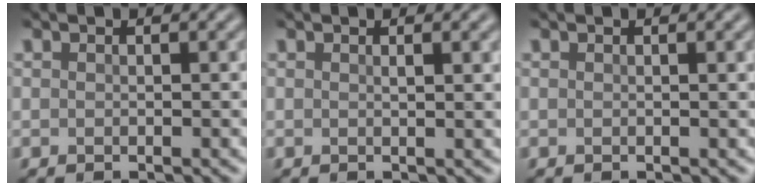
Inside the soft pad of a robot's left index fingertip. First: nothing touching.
{"total": 1.7, "force": [0.6, 0.5, 1.5], "torque": [-0.013, 0.003, 0.007]}
{"total": 0.9, "force": [0.3, 0.2, 0.8], "torque": [-0.007, 0.003, 0.003]}